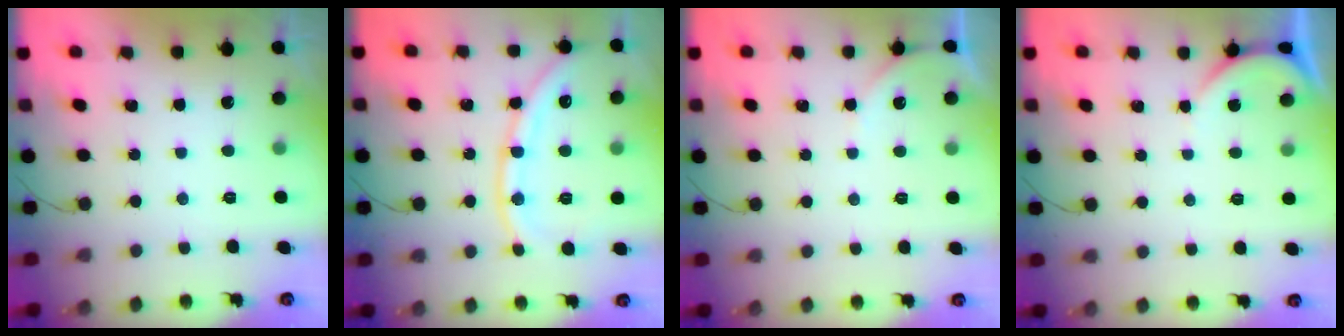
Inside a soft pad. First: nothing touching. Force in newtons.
{"total": 11.9, "press": 11.8, "slide": 1.4}
{"total": 4.6, "press": 4.5, "slide": 0.6}
{"total": 2.8, "press": 2.8, "slide": 0.5}